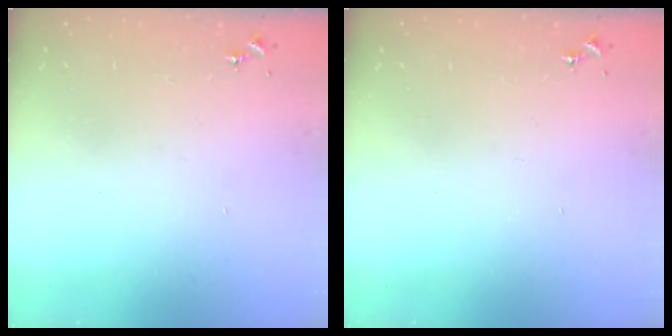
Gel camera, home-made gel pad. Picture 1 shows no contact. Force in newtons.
{"total": 0.0}